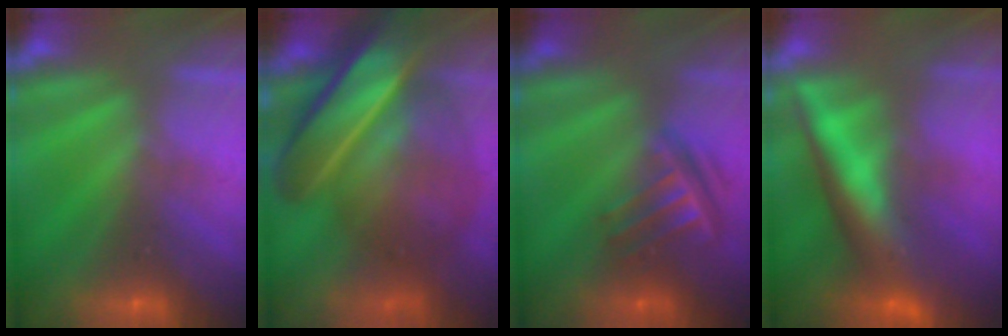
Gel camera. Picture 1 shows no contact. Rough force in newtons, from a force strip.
{"total": 5.9}
{"total": 3.8}
{"total": 6.4}